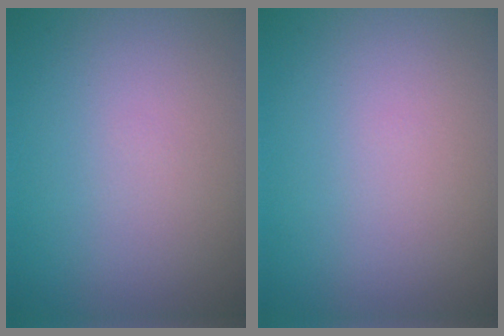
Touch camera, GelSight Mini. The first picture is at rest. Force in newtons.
{"total": 0.0}